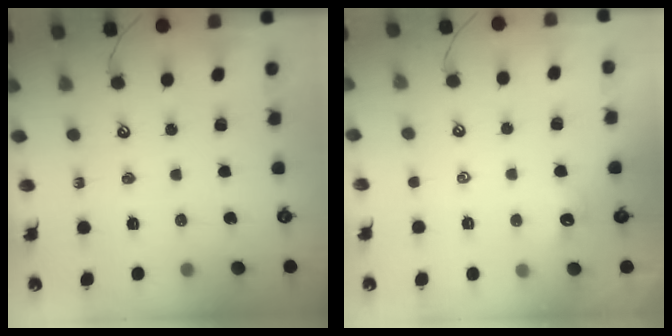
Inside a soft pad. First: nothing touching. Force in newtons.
{"total": 0.7, "press": 0.3, "slide": 0.6}